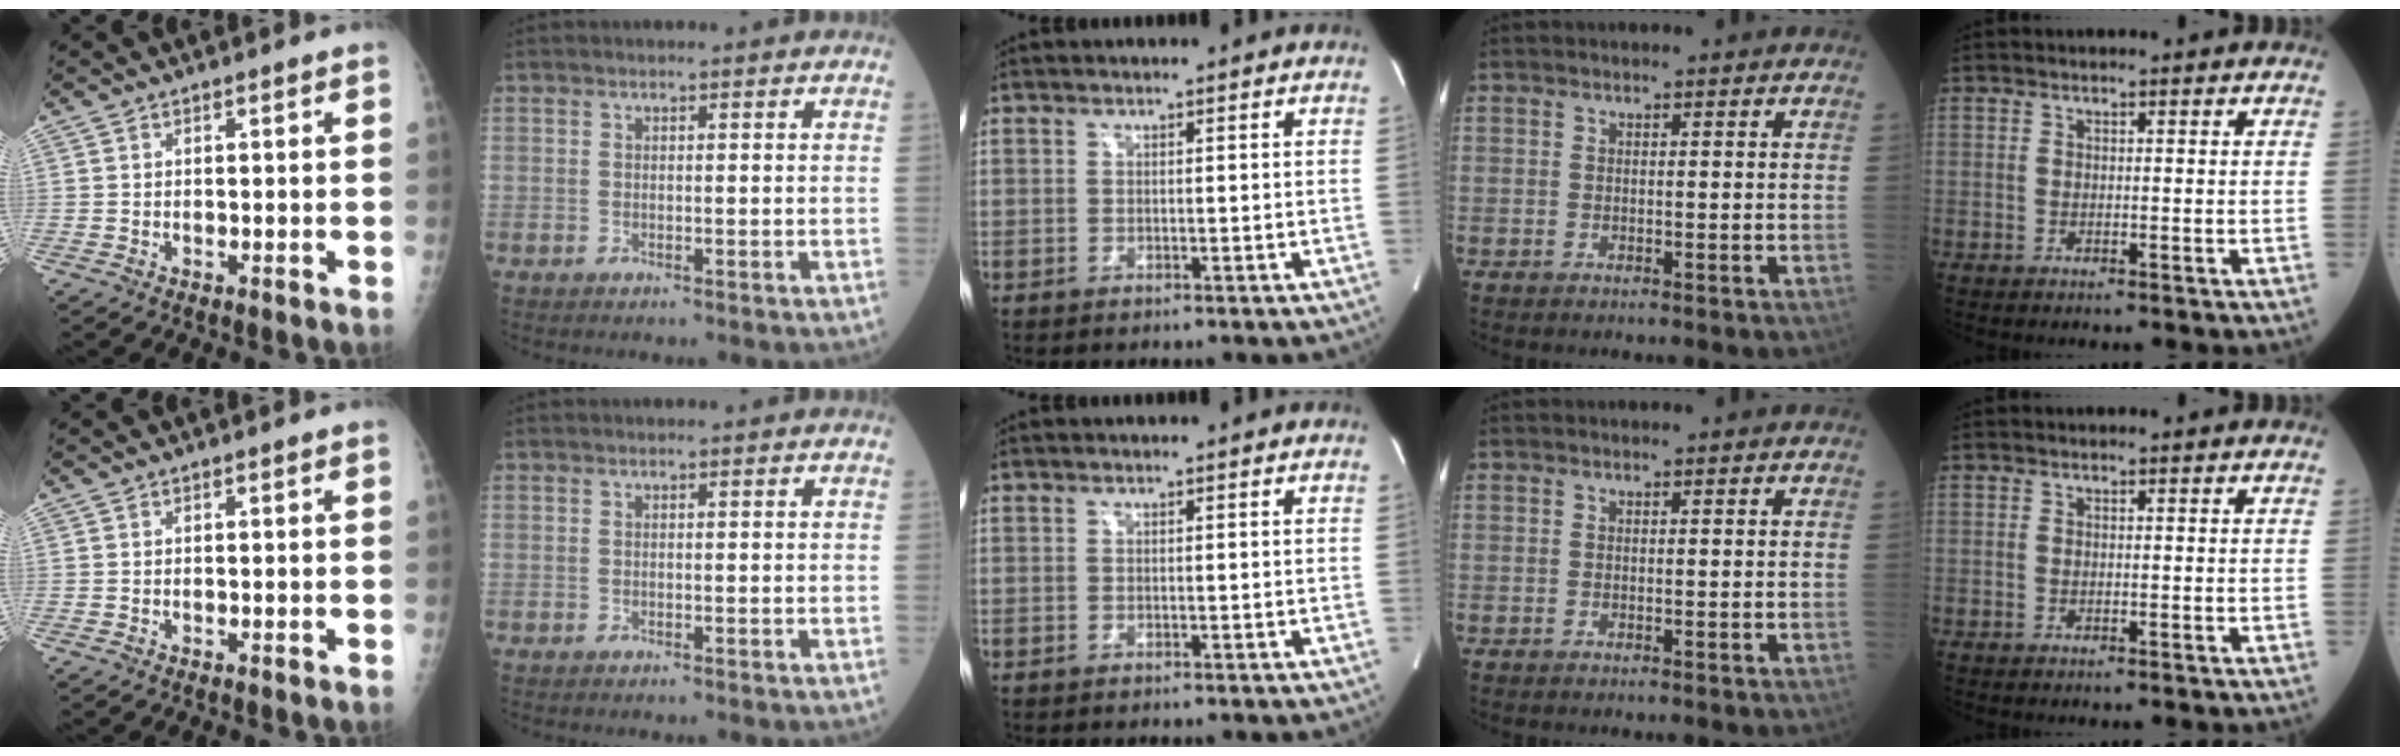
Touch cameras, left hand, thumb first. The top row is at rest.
{}